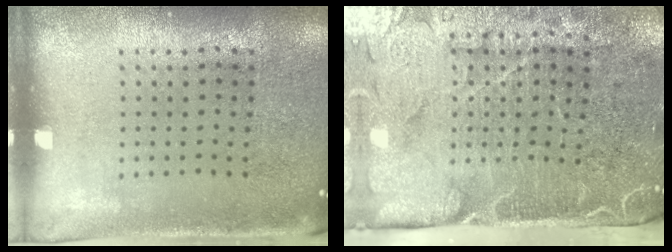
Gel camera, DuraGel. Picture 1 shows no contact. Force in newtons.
{"total": 4.8, "press": 4.0, "slide": 2.7}